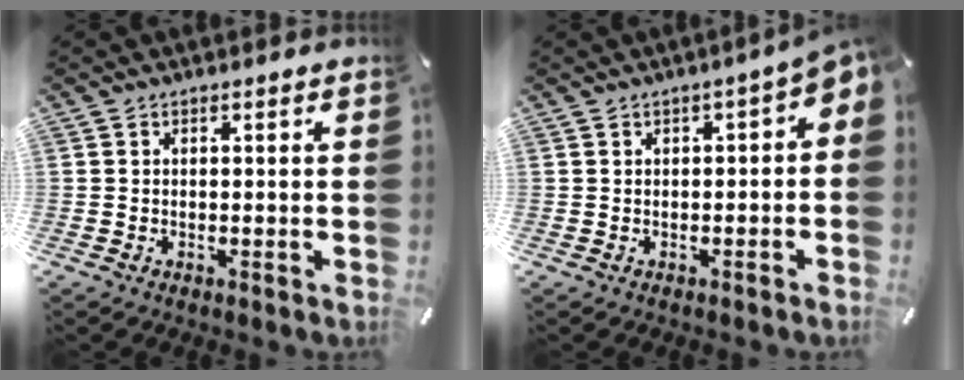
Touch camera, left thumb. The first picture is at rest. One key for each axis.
{"total": 3.8, "fx": 0.2, "fy": 1.8, "fz": 3.4, "tx": -0.046, "ty": 0.001, "tz": -0.001}